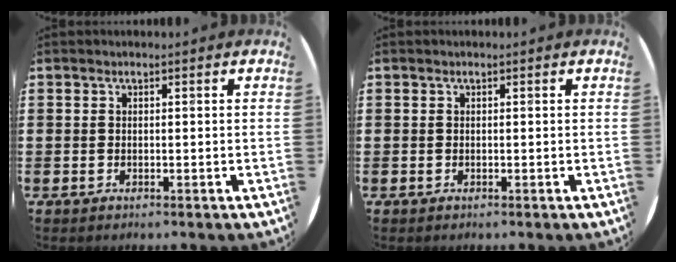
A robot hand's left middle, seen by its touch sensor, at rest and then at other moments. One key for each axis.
{"total": 0.0}